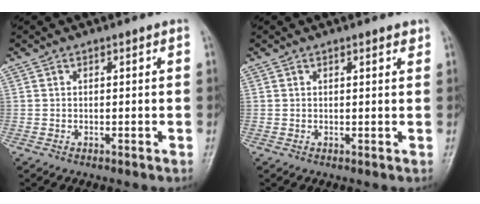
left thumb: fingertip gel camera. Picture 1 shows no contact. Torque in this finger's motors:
{"motor_torque": [-0.16, -0.03, -0.16, -0.16, -0.03]}